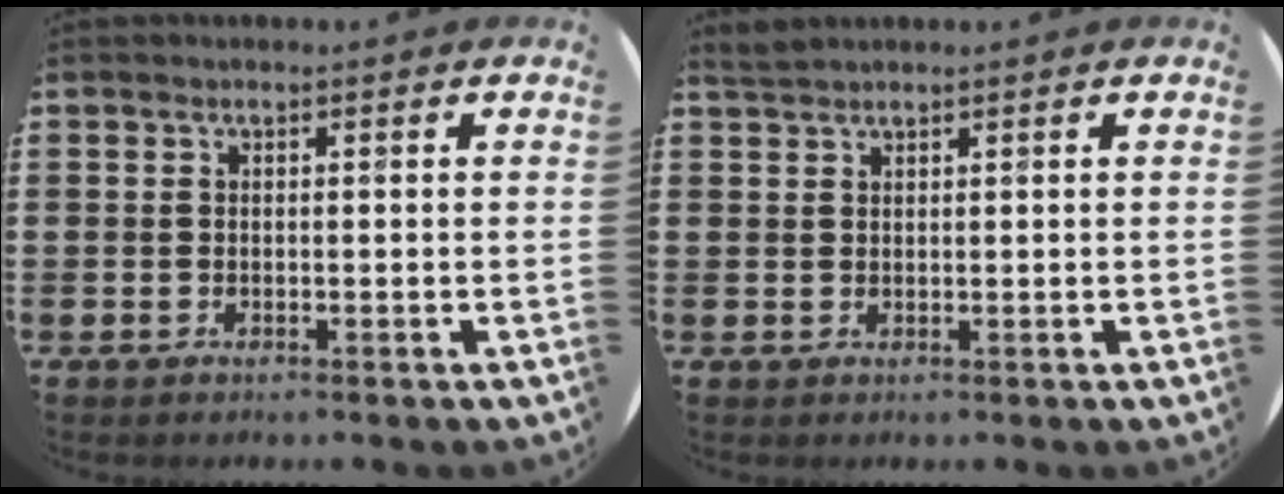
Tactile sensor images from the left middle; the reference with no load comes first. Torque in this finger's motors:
{"motor_torque": [0.10, -0.10, -0.03, -0.01]}